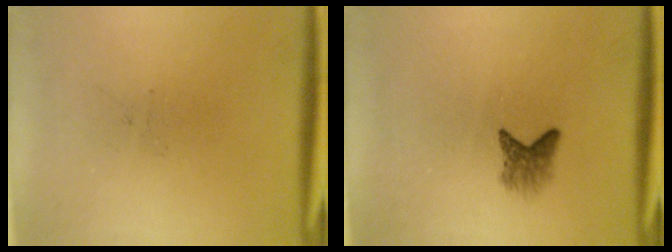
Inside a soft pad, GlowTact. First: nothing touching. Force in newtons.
{"total": 2.3}